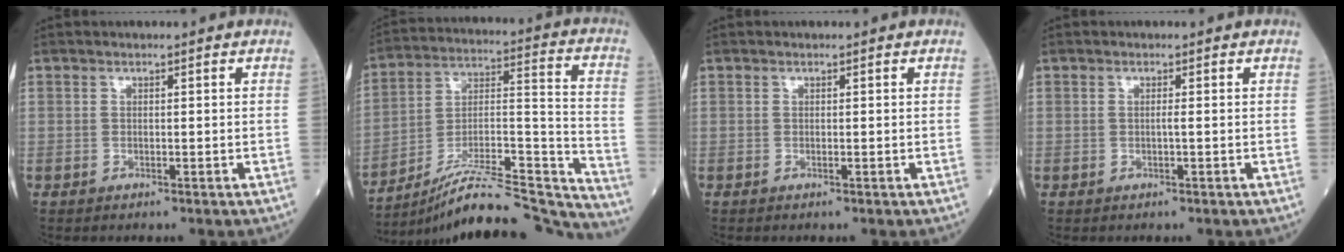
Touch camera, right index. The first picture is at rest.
{"total": 24.4, "force": [-23.1, 0.7, 7.9], "torque": [-0.102, 0.018, -0.356]}
{"total": 0.0}
{"total": 0.6, "force": [0.0, -0.2, 0.5], "torque": [-0.011, -0.002, -0.002]}